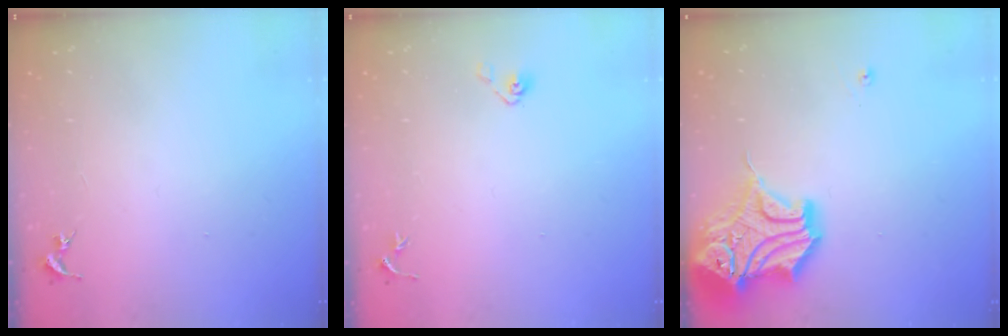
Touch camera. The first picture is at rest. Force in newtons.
{"total": 3.9, "press": 3.4, "slide": 1.9}
{"total": 19.9, "press": 19.7, "slide": 3.3}